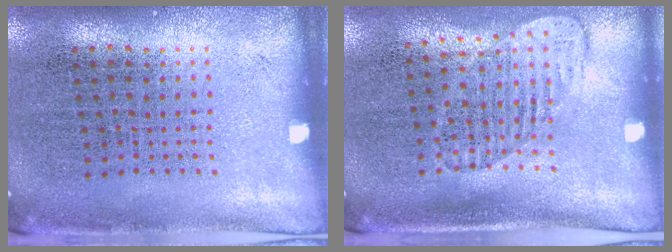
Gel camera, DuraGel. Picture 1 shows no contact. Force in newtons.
{"total": 1.4, "press": 1.1, "slide": 0.9}